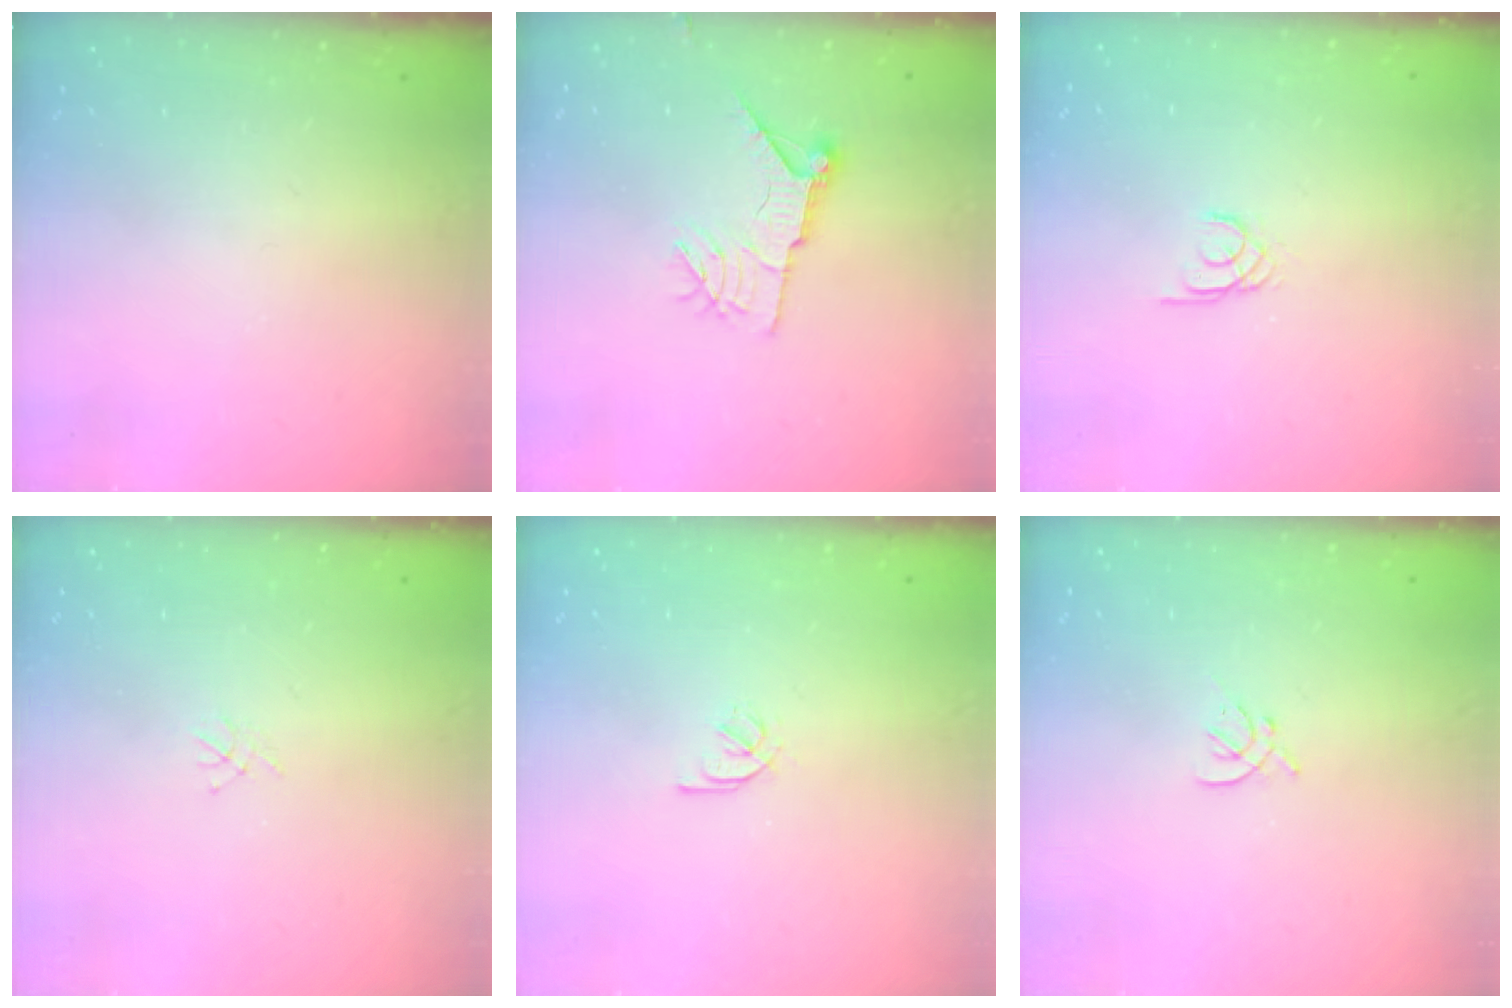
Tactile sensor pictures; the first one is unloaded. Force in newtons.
{"total": 9.9, "press": 9.9, "slide": 1.0}
{"total": 1.3, "press": 1.3, "slide": 0.1}
{"total": 1.5, "press": 1.4, "slide": 0.4}
{"total": 2.1, "press": 2.0, "slide": 0.7}
{"total": 2.2, "press": 2.1, "slide": 0.6}